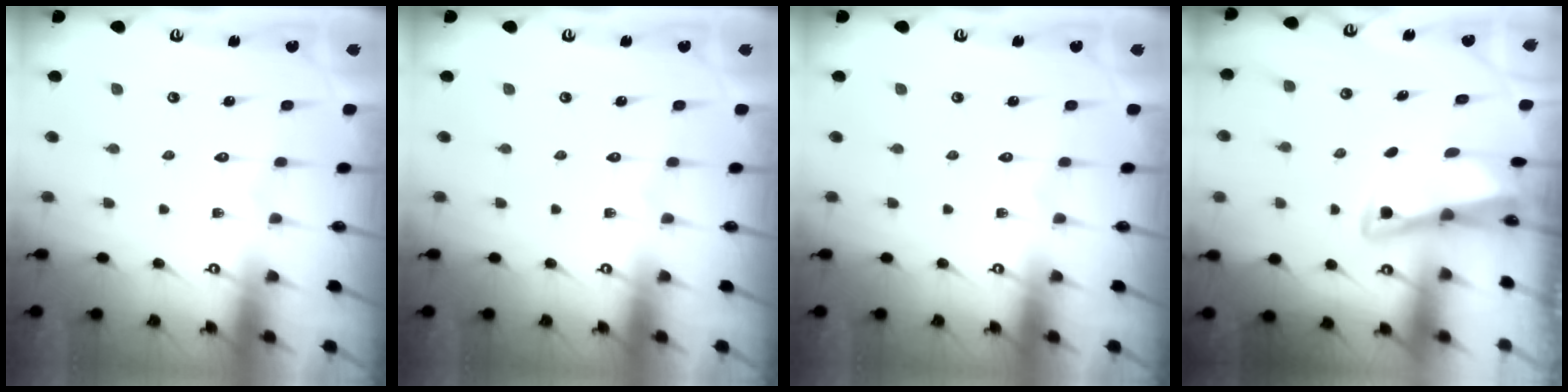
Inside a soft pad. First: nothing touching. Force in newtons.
{"total": 0.0}
{"total": 0.0}
{"total": 3.0, "press": 2.9, "slide": 0.4}